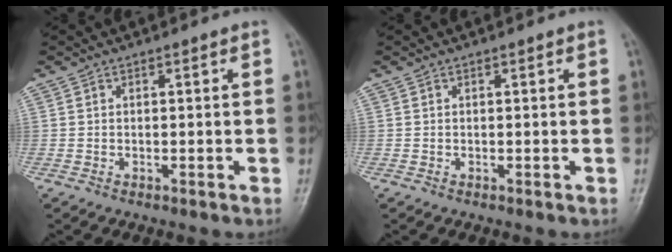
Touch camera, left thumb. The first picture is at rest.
{"total": 0.0}